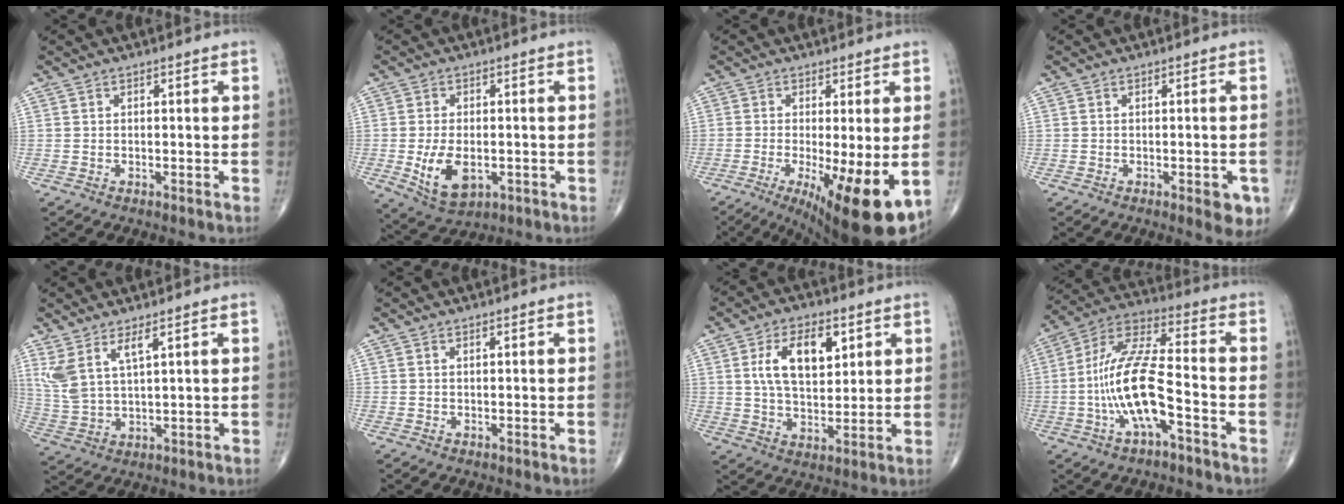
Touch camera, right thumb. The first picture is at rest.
{"total": 8.7, "force": [-1.9, 5.0, 6.9], "torque": [-0.120, -0.008, -0.019]}
{"total": 14.7, "force": [-4.4, 3.5, 13.5], "torque": [-0.178, -0.025, -0.054]}
{"total": 4.3, "force": [-1.8, 1.6, 3.6], "torque": [-0.027, -0.004, -0.017]}
{"total": 7.3, "force": [4.0, 2.1, 5.7], "torque": [-0.135, -0.024, 0.094]}
{"total": 0.0}
{"total": 11.9, "force": [3.9, 6.4, 9.2], "torque": [-0.141, -0.011, 0.073]}
{"total": 15.2, "force": [-4.3, 4.7, 13.8], "torque": [-0.280, 0.047, -0.081]}